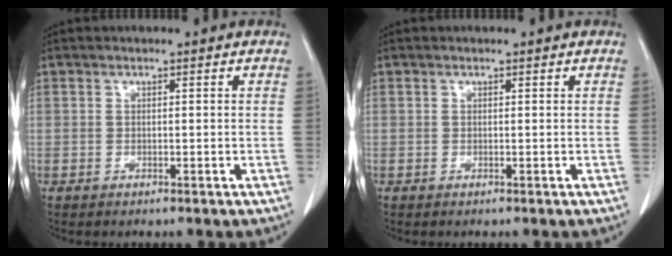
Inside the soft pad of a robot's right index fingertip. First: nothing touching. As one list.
[{"total": 0.0}]